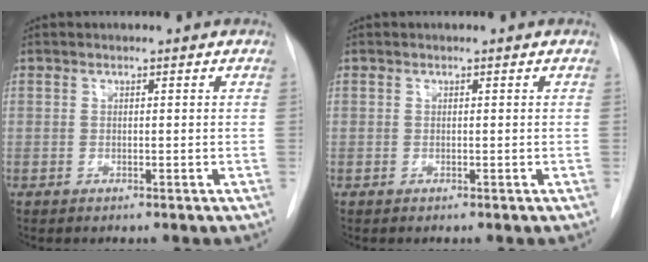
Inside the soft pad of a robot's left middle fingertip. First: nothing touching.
{"total": 0.0}